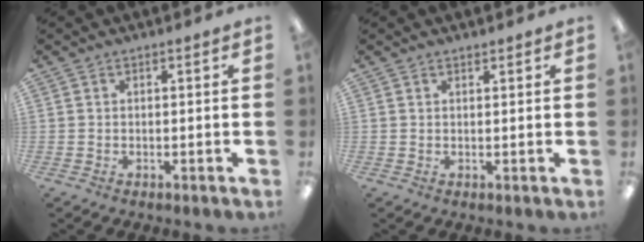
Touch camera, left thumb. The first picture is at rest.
{"total": 0.9, "force": [0.8, 0.3, 0.1], "torque": [-0.003, 0.000, 0.016]}